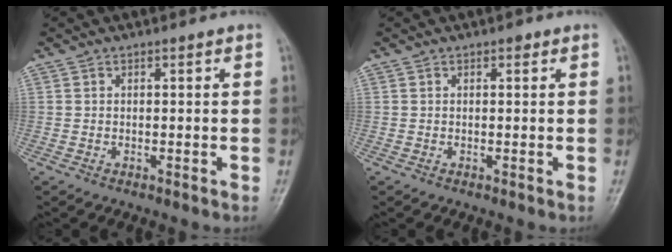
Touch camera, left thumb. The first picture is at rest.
{"total": 0.9, "force": [0.4, 0.5, 0.5], "torque": [-0.001, 0.000, 0.002]}